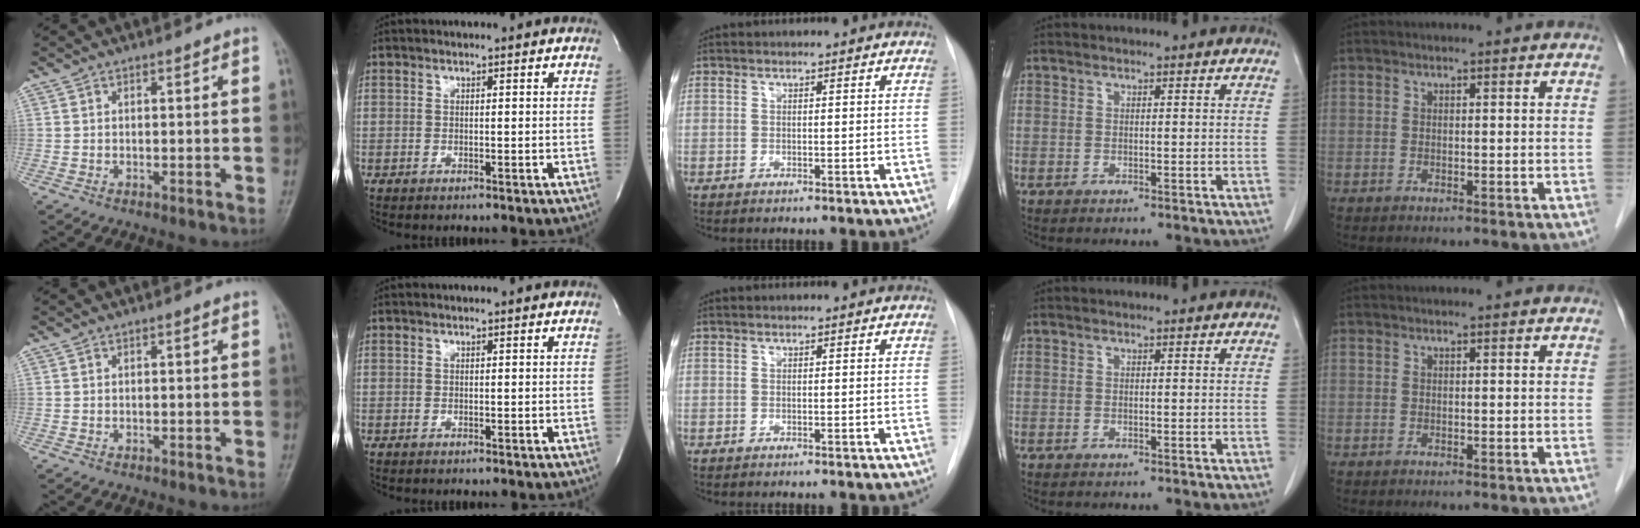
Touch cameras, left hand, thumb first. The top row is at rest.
{}